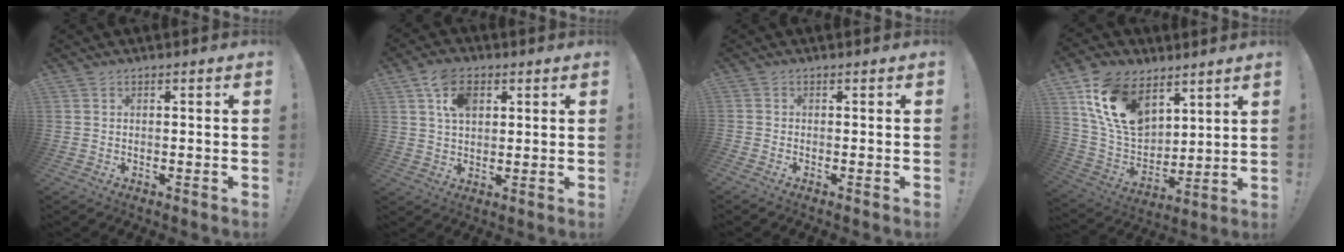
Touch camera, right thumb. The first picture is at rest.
{"total": 9.1, "force": [3.8, 6.1, 5.7], "torque": [-0.105, 0.007, 0.073]}
{"total": 0.8, "force": [-0.4, -0.3, 0.6], "torque": [-0.011, -0.003, -0.007]}
{"total": 18.6, "force": [9.6, 12.2, 10.2], "torque": [-0.193, -0.044, 0.184]}